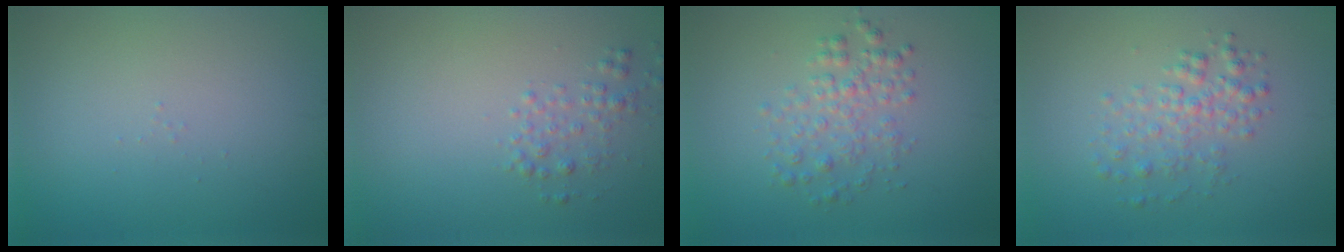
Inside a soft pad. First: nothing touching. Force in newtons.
{"total": 1.6, "press": 1.6, "slide": 0.1}
{"total": 2.7, "press": 2.7, "slide": 0.0}
{"total": 2.7, "press": 2.7, "slide": 0.0}